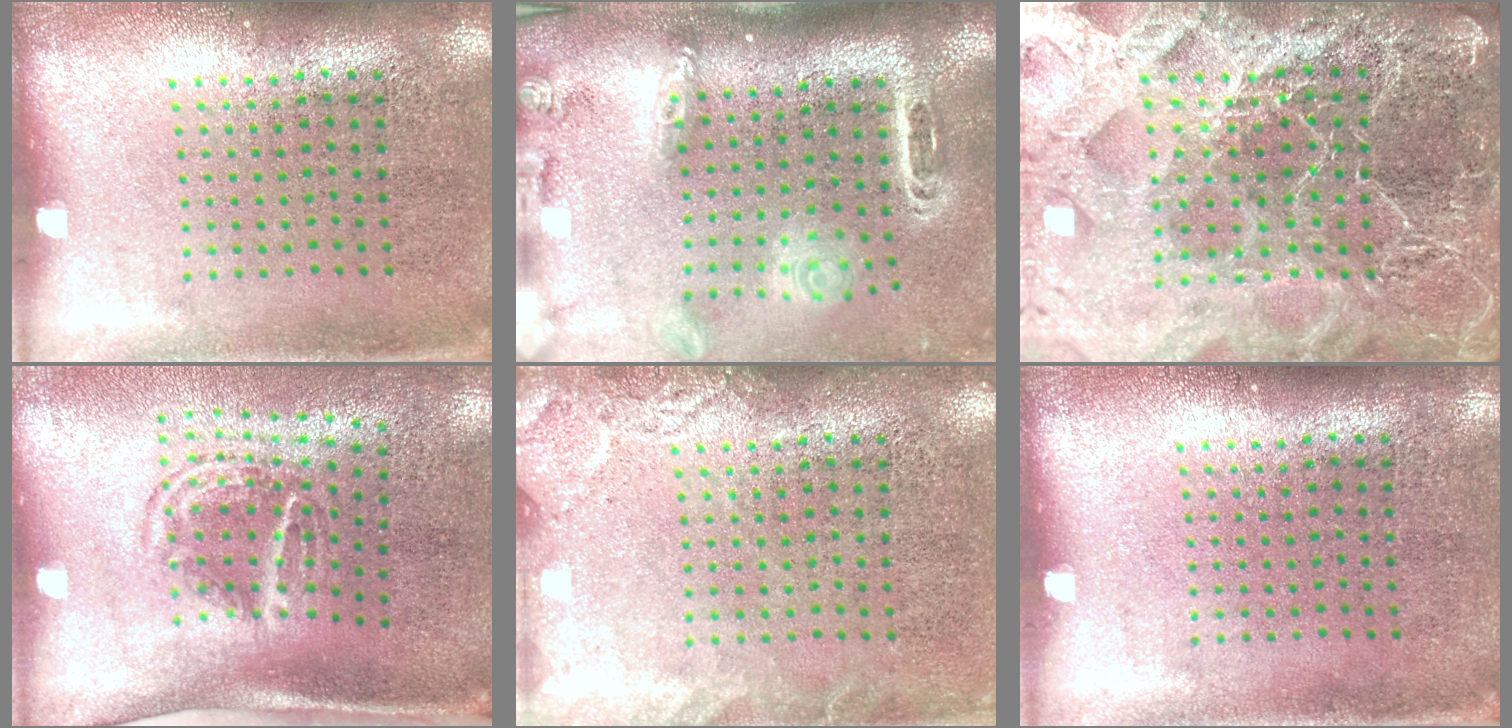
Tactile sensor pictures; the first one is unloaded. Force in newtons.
{"total": 2.6, "press": 1.8, "slide": 1.8}
{"total": 6.3, "press": 5.4, "slide": 3.1}
{"total": 1.8, "press": 1.2, "slide": 1.4}
{"total": 2.4, "press": 2.4, "slide": 0.3}
{"total": 0.0}